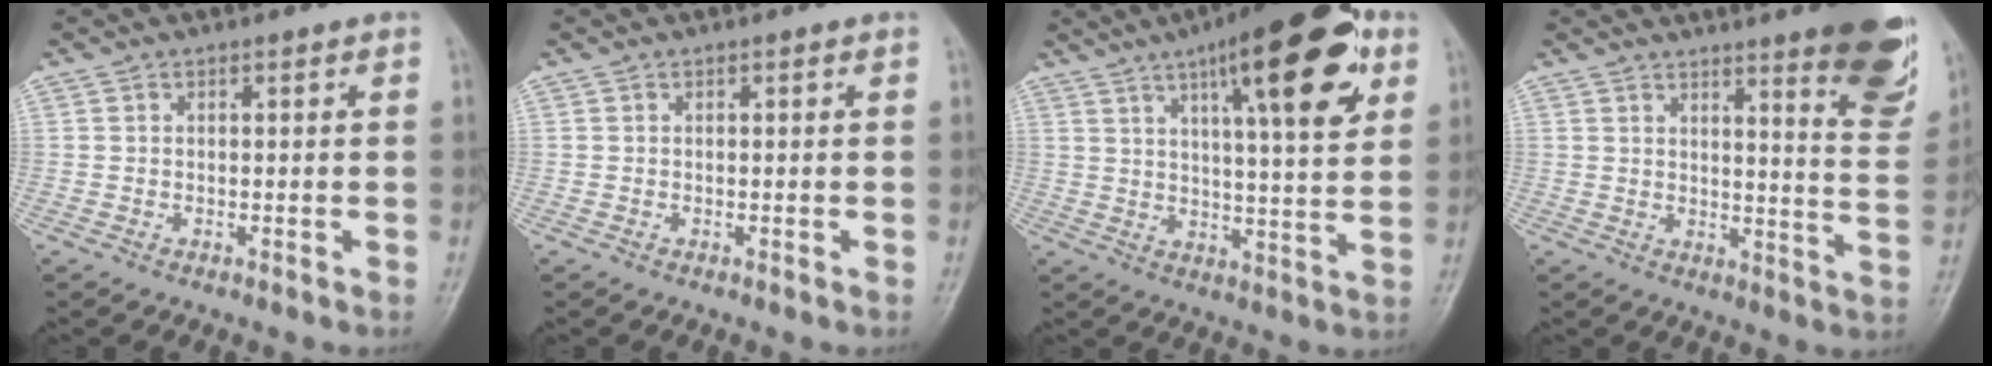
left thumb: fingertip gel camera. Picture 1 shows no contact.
{"total": 0.0}
{"total": 20.0, "force": [9.3, 5.2, 16.9], "torque": [-0.219, -0.021, 0.131]}
{"total": 15.3, "force": [9.8, 2.7, 11.5], "torque": [-0.115, -0.064, 0.120]}